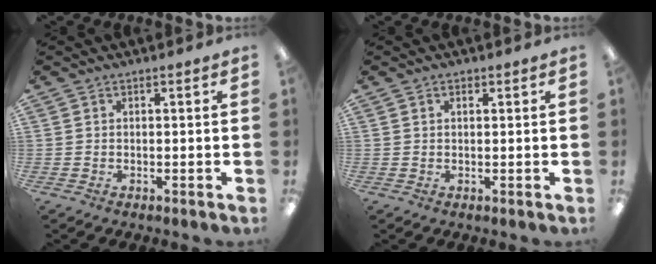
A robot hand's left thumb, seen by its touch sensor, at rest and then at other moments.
{"total": 0.9, "force": [0.5, 0.5, 0.5], "torque": [-0.010, 0.002, 0.009]}